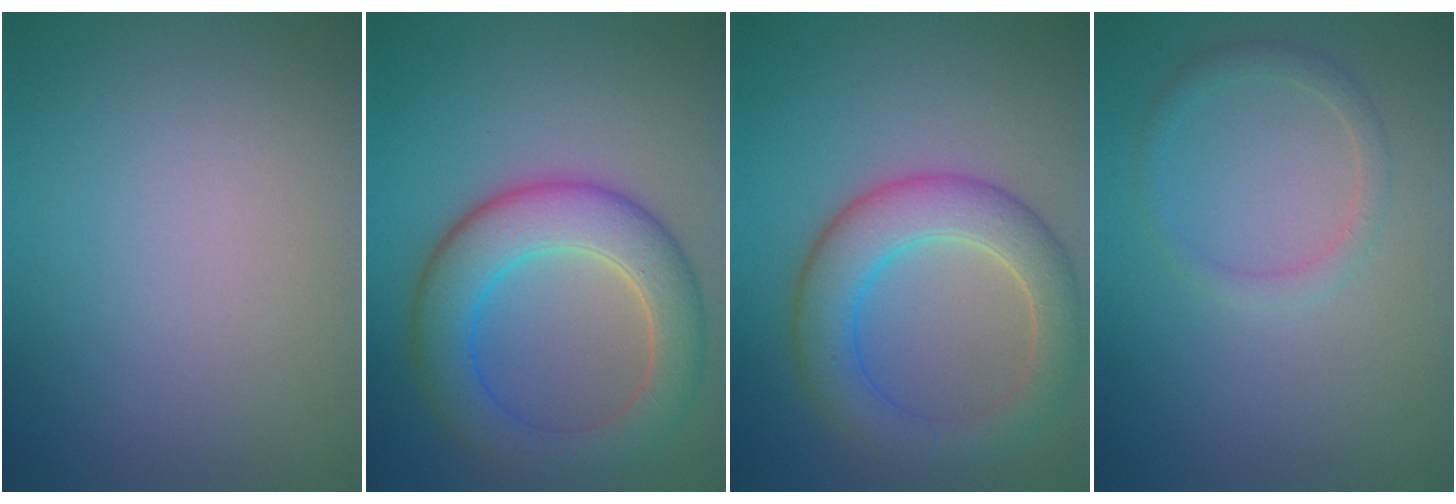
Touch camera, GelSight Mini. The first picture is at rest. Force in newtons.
{"total": 7.3, "press": 7.3, "slide": 0.4}
{"total": 6.1, "press": 6.1, "slide": 0.2}
{"total": 1.5, "press": 1.5, "slide": 0.1}